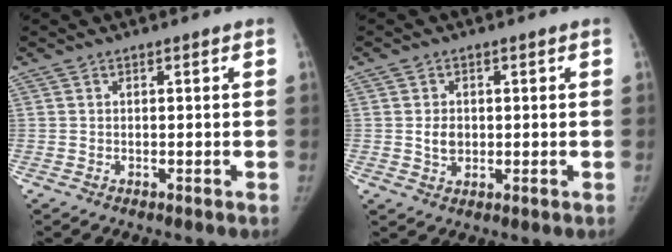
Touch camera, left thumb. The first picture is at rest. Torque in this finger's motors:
{"motor_torque": [0.06, 0.03, 0.21, -0.32, 0.03]}